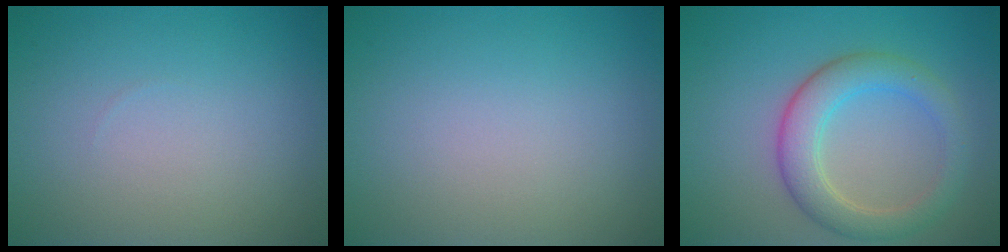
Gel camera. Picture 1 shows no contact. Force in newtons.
{"total": 0.0}
{"total": 4.5, "press": 4.5, "slide": 0.3}